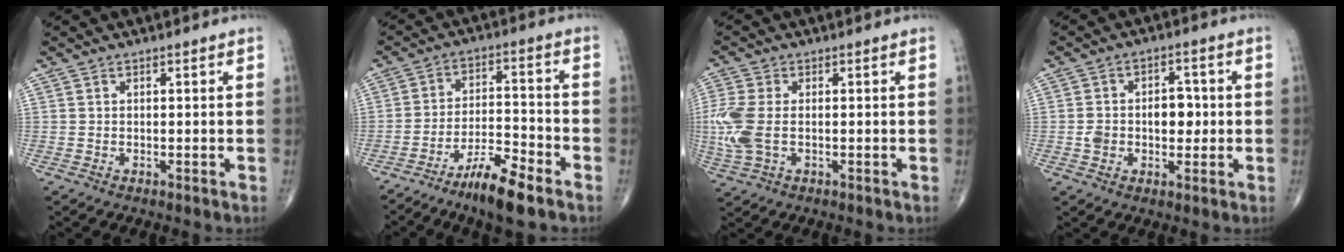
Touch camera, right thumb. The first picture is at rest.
{"total": 10.1, "force": [-7.0, 2.0, 7.1], "torque": [-0.129, 0.044, -0.123]}
{"total": 8.3, "force": [-0.5, 4.9, 6.7], "torque": [-0.188, 0.000, -0.011]}
{"total": 7.3, "force": [-0.3, 4.9, 5.4], "torque": [-0.066, 0.019, -0.001]}